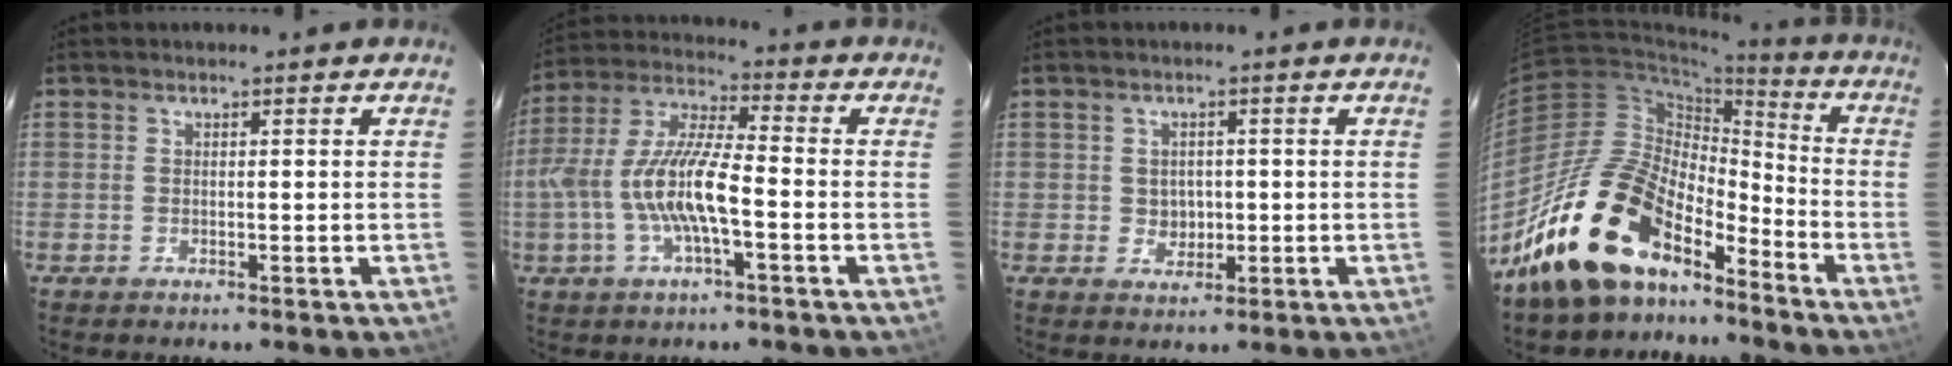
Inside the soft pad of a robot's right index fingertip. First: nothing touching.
{"total": 12.5, "force": [-3.2, 2.9, 11.8], "torque": [-0.242, 0.003, -0.059]}
{"total": 2.9, "force": [0.0, 2.7, 1.1], "torque": [-0.016, 0.007, 0.007]}
{"total": 17.7, "force": [-13.4, 7.3, 8.9], "torque": [-0.169, 0.011, -0.246]}